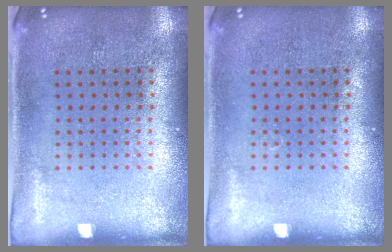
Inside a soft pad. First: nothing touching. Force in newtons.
{"total": 0.0}